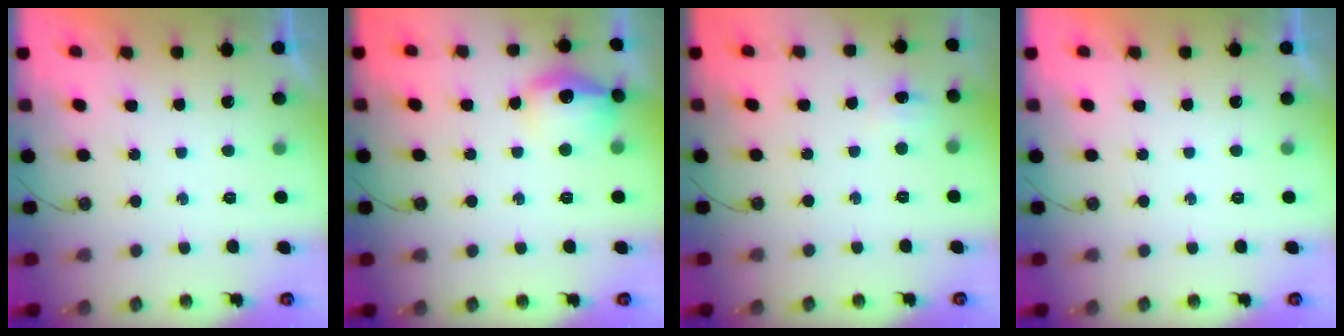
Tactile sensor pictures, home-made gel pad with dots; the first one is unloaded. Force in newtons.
{"total": 13.7, "press": 13.6, "slide": 1.0}
{"total": 3.9, "press": 3.9, "slide": 0.5}
{"total": 0.0}